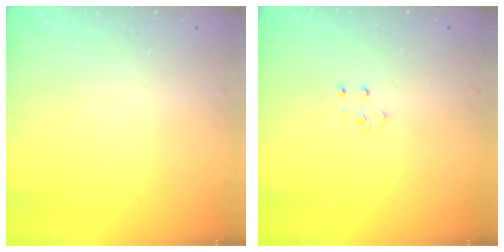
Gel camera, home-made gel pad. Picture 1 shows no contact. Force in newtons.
{"total": 4.0, "press": 4.0, "slide": 0.4}